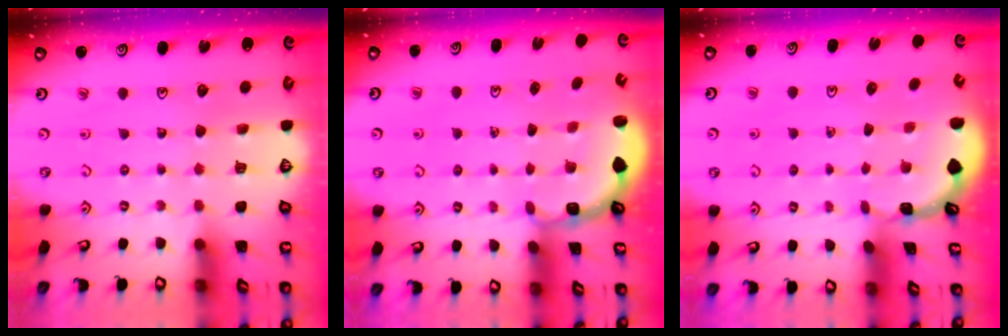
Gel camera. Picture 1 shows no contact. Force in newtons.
{"total": 2.8, "press": 2.3, "slide": 1.7}
{"total": 0.7, "press": 0.6, "slide": 0.1}